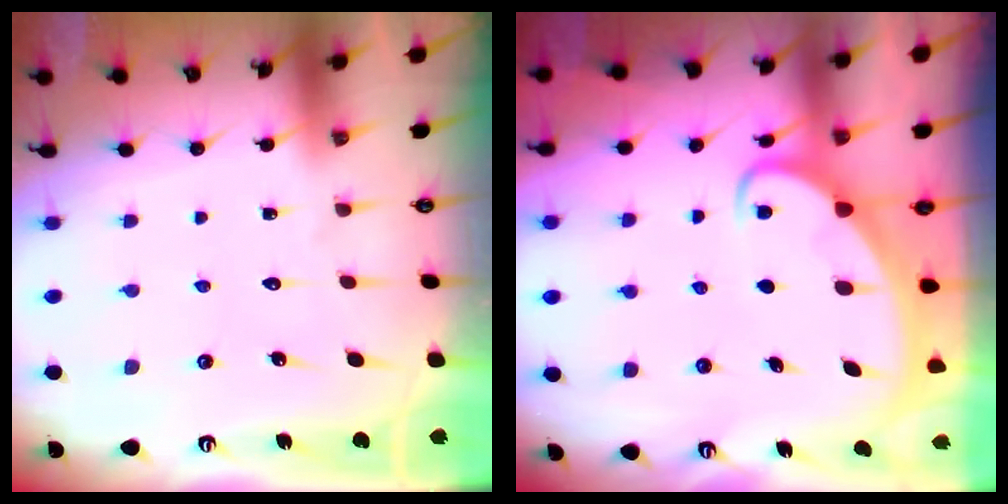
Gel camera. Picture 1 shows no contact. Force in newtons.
{"total": 3.4, "press": 3.4, "slide": 0.4}